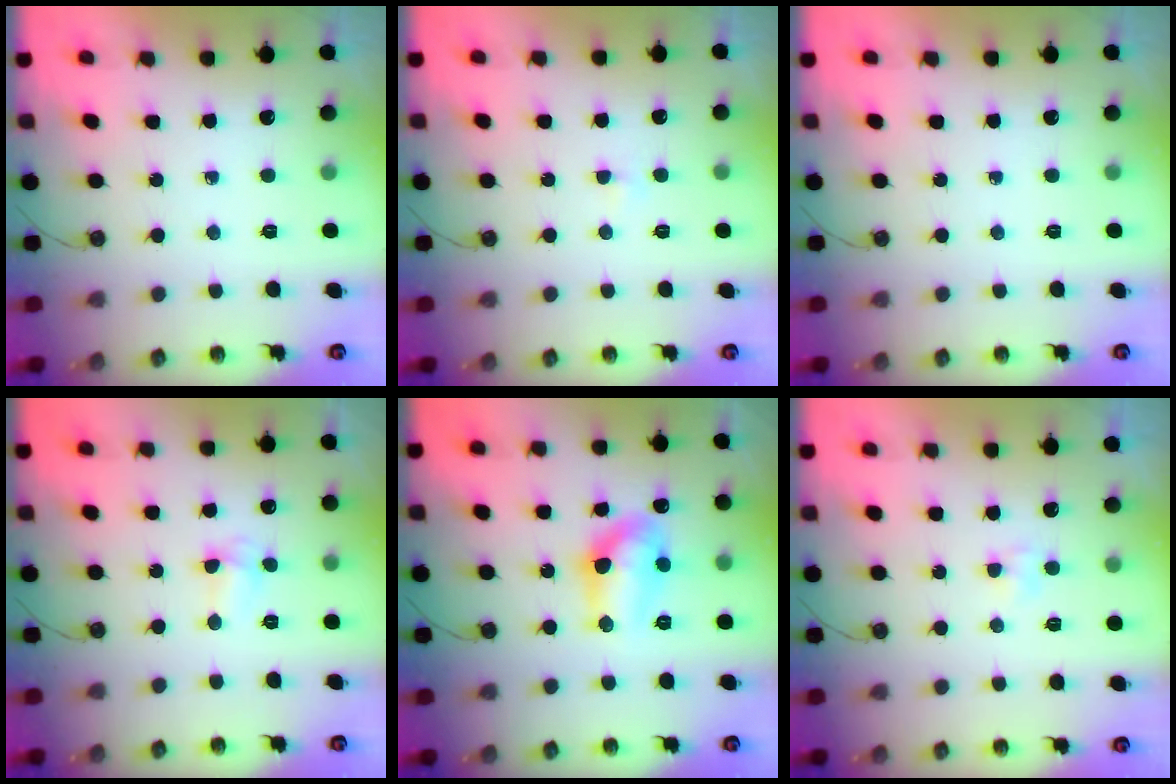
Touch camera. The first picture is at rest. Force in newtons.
{"total": 2.1, "press": 2.1, "slide": 0.4}
{"total": 0.0}
{"total": 3.3, "press": 3.3, "slide": 0.6}
{"total": 13.5, "press": 12.8, "slide": 4.5}
{"total": 2.4, "press": 2.3, "slide": 0.3}